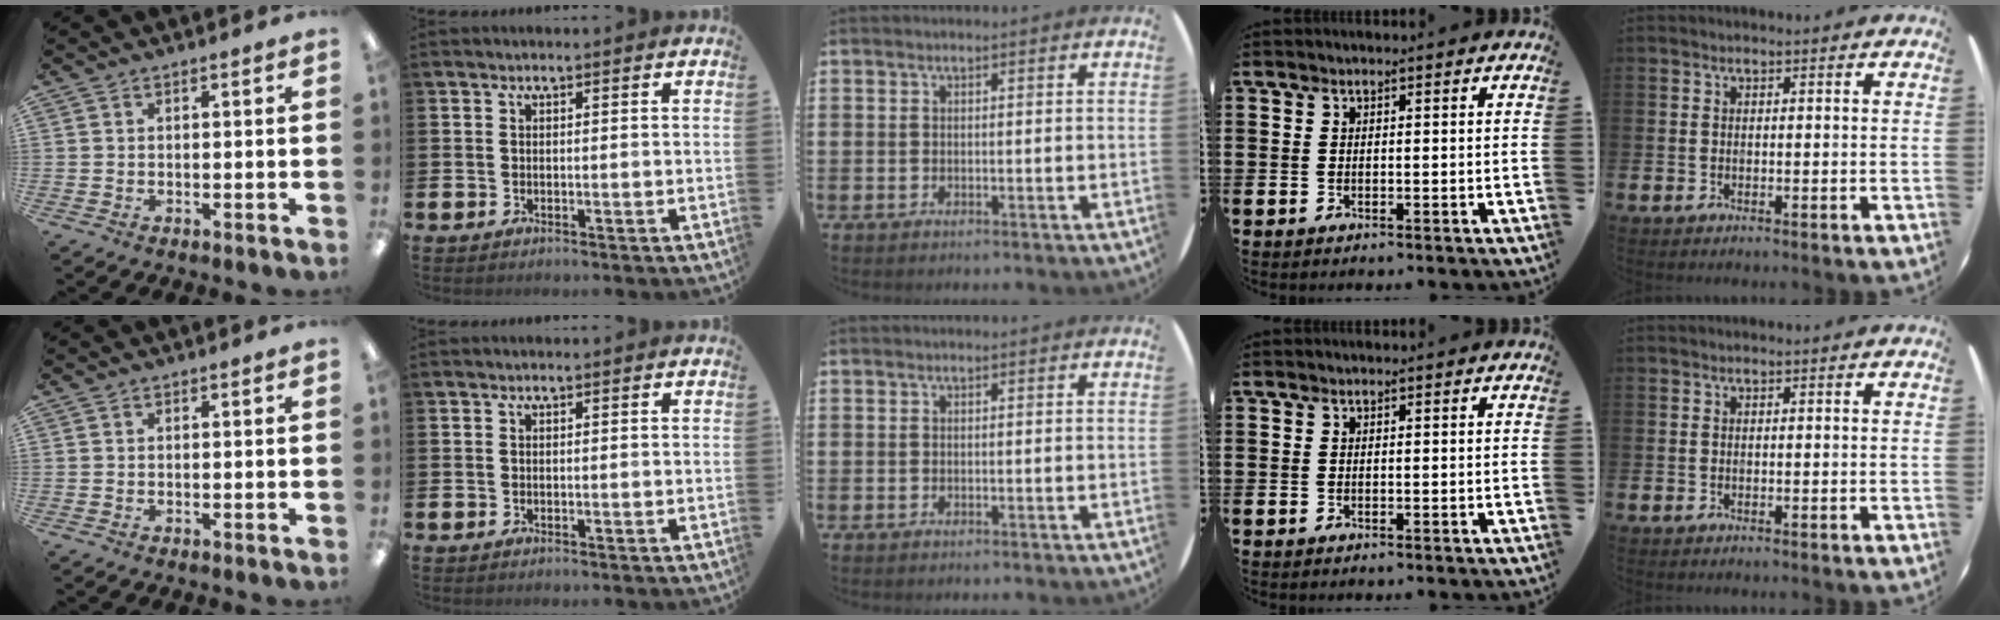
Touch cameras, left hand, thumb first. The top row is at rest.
{}